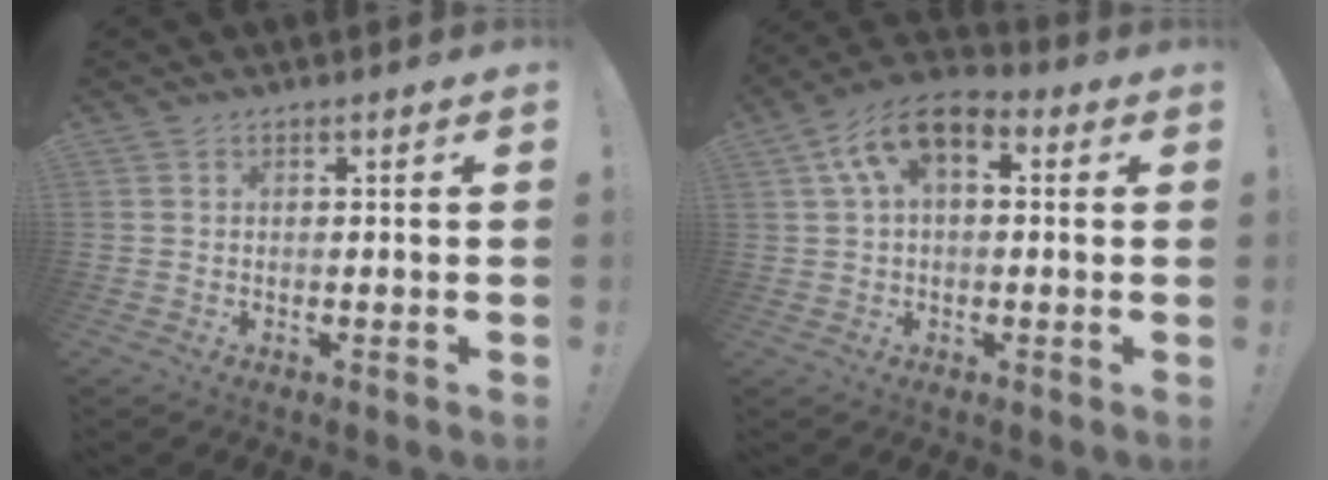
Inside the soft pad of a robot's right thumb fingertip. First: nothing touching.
{"total": 10.1, "force": [3.7, 5.6, 7.5], "torque": [-0.131, 0.000, 0.075]}